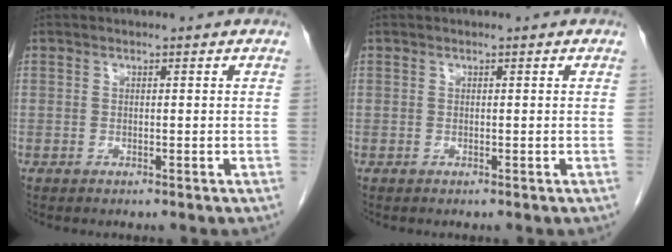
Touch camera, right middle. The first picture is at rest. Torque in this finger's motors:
{"motor_torque": [0.00, 0.00, 0.00, -0.01]}